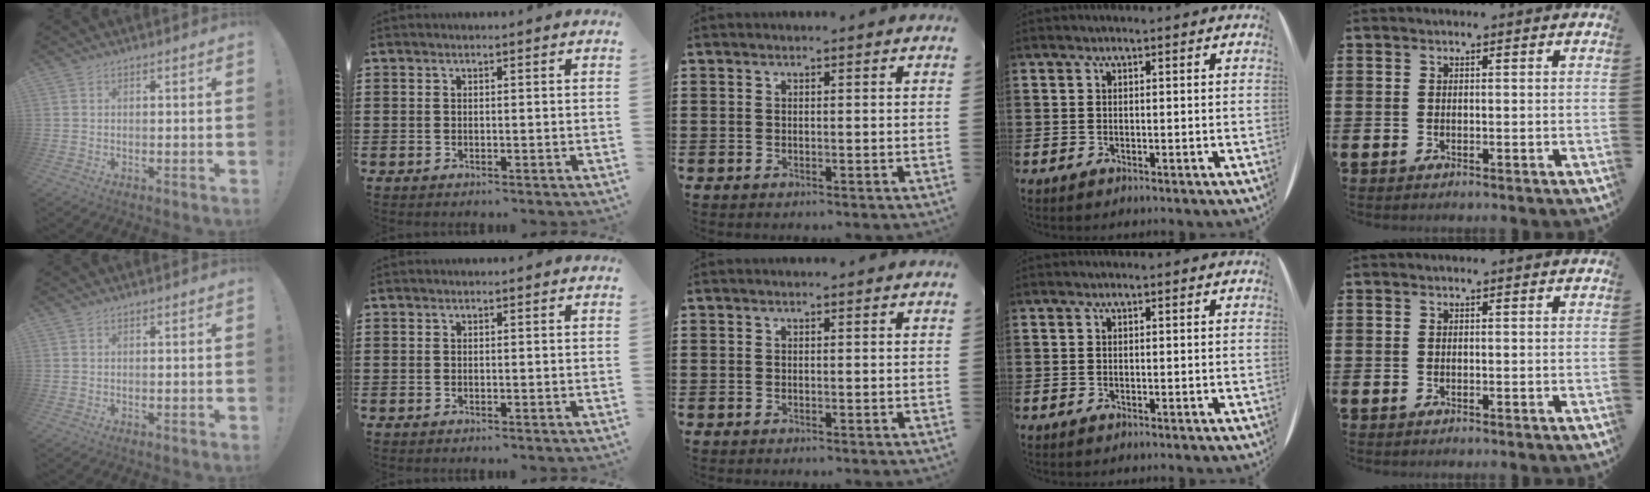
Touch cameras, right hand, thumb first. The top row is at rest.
{}